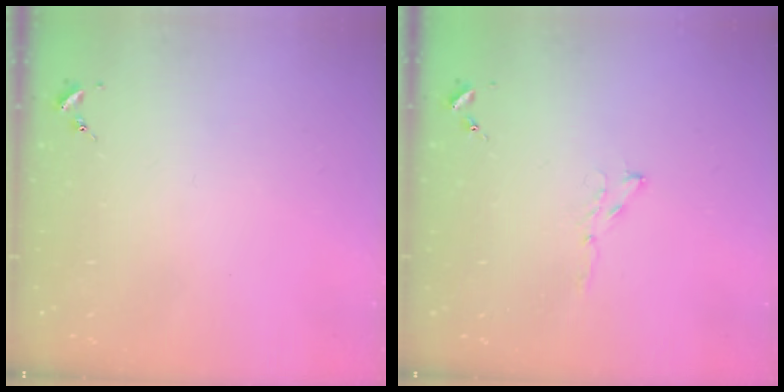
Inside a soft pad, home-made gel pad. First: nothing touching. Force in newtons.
{"total": 3.8, "press": 3.7, "slide": 0.5}